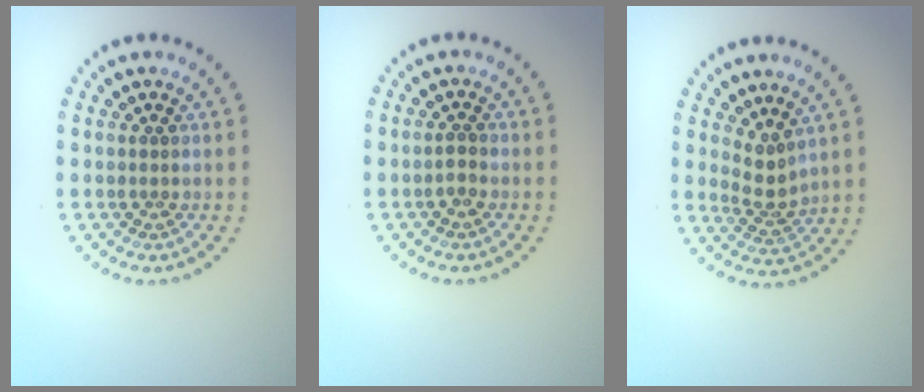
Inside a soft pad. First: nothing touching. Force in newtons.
{"total": 1.0, "press": 1.0, "slide": 0.4}
{"total": 2.2, "press": 1.5, "slide": 1.6}